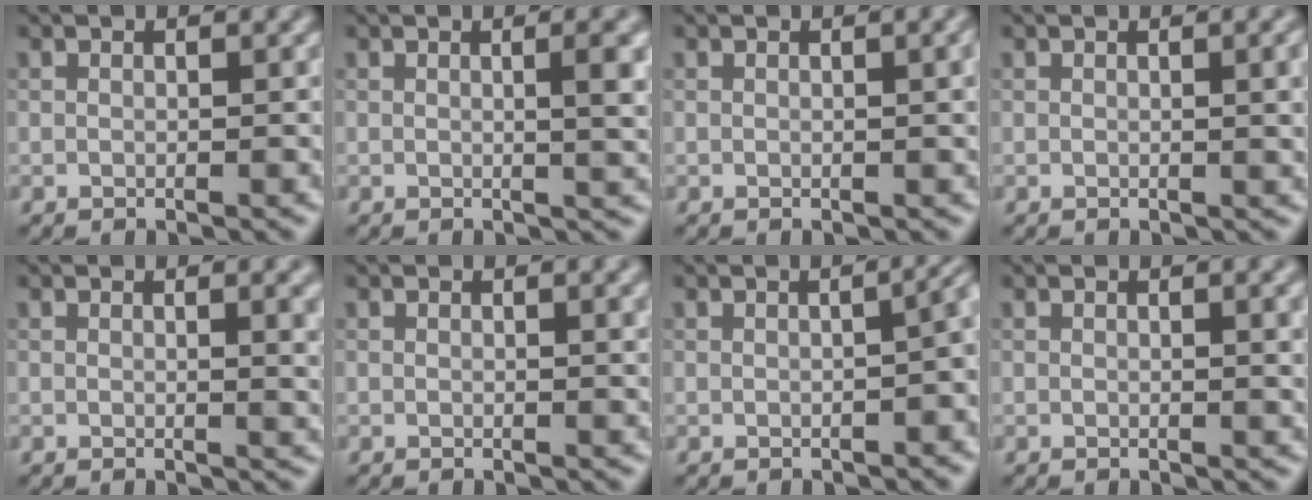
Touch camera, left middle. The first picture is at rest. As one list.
[{"total": 3.9, "force": [0.5, 1.1, 3.7], "torque": [-0.040, 0.007, 0.003]}, {"total": 1.9, "force": [0.3, 0.5, 1.8], "torque": [-0.018, 0.005, 0.002]}, {"total": 3.2, "force": [0.5, 1.0, 3.0], "torque": [-0.031, 0.005, 0.004]}, {"total": 3.1, "force": [0.8, 1.1, 2.8], "torque": [-0.024, 0.001, 0.007]}, {"total": 1.3, "force": [0.5, 0.4, 1.1], "torque": [-0.011, 0.002, 0.005]}, {"total": 5.1, "force": [-0.4, 2.6, 4.3], "torque": [-0.018, 0.007, 0.002]}, {"total": 2.5, "force": [0.6, 0.8, 2.3], "torque": [-0.021, 0.003, 0.007]}]